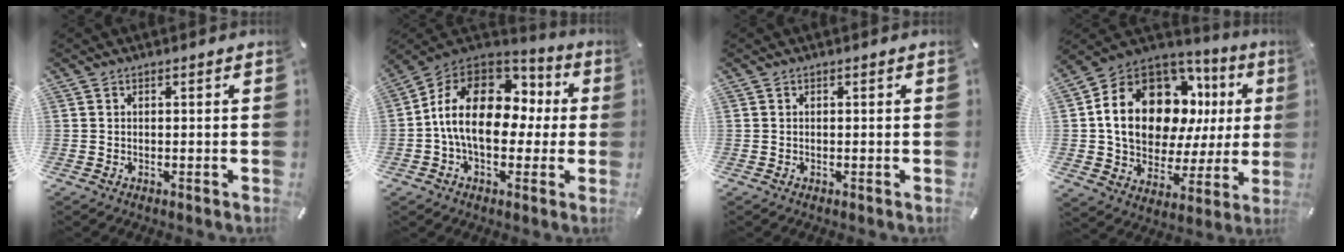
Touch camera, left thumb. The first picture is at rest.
{"total": 18.7, "force": [0.7, 12.7, 13.6], "torque": [-0.256, 0.012, 0.015]}
{"total": 0.0}
{"total": 21.0, "force": [6.1, 14.5, 13.9], "torque": [-0.245, -0.036, 0.109]}